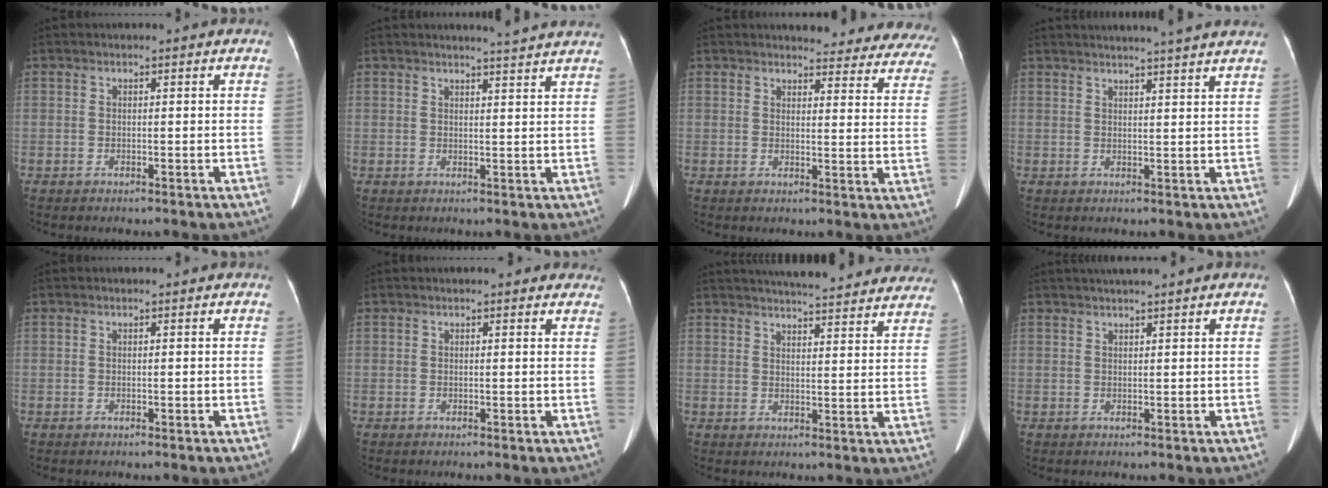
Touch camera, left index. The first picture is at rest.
{"total": 5.5, "force": [5.2, -0.8, 1.7], "torque": [-0.026, -0.002, 0.047]}
{"total": 20.0, "force": [19.1, 4.4, 4.1], "torque": [-0.018, -0.083, 0.188]}
{"total": 12.3, "force": [11.2, -0.9, 5.1], "torque": [-0.077, 0.000, 0.126]}
{"total": 0.0}
{"total": 5.2, "force": [4.4, 1.6, 2.3], "torque": [-0.018, 0.009, 0.041]}
{"total": 24.2, "force": [22.1, 3.8, 9.2], "torque": [-0.137, -0.014, 0.266]}
{"total": 4.2, "force": [3.5, -0.3, 2.3], "torque": [-0.033, 0.030, 0.056]}